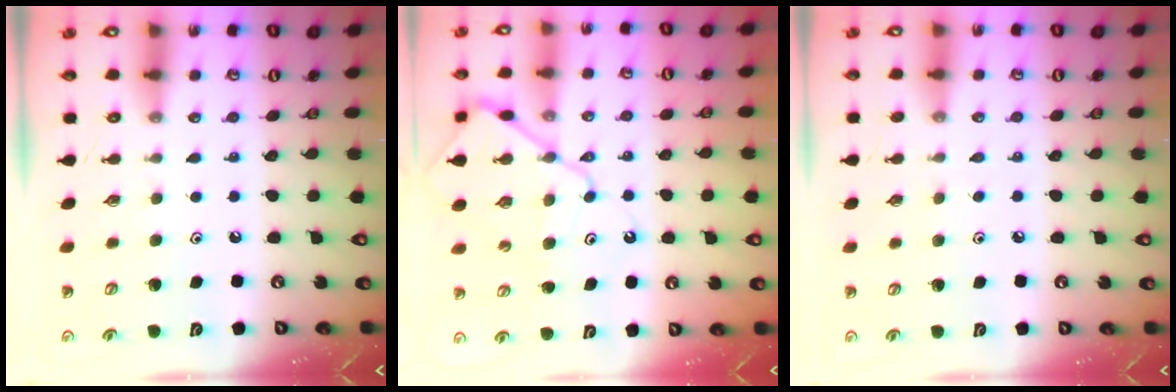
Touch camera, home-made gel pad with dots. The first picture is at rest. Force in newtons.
{"total": 12.4, "press": 12.3, "slide": 1.2}
{"total": 2.9, "press": 2.8, "slide": 0.4}